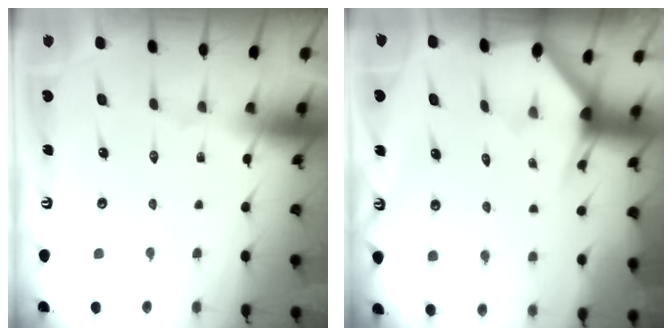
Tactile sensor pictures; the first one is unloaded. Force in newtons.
{"total": 2.2, "press": 2.2, "slide": 0.1}